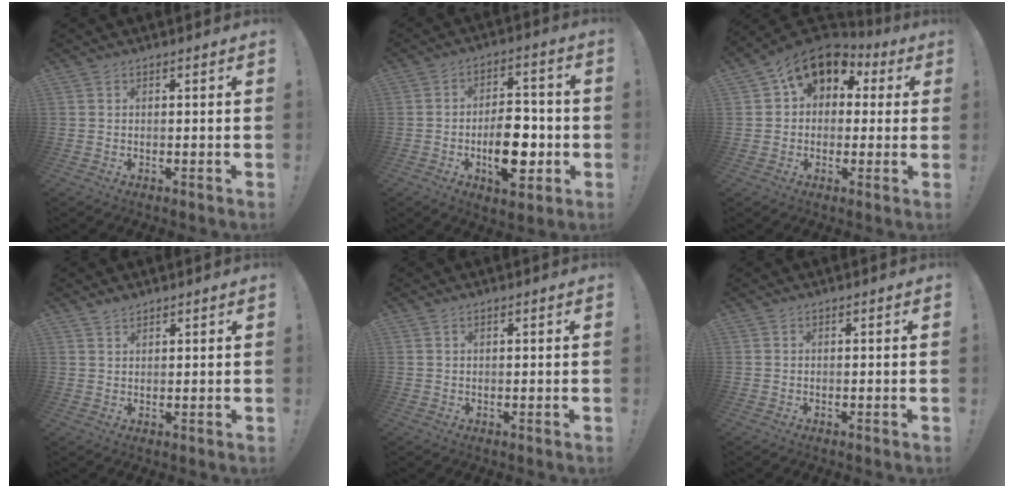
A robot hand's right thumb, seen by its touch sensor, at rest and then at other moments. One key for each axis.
{"total": 14.3, "fx": -3.8, "fy": 7.8, "fz": 11.4, "tx": -0.187, "ty": 0.020, "tz": -0.057}
{"total": 10.9, "fx": 5.9, "fy": 7.6, "fz": 5.2, "tx": -0.082, "ty": -0.035, "tz": 0.111}
{"total": 2.2, "fx": 1.9, "fy": 0.9, "fz": 0.2, "tx": 0.010, "ty": -0.020, "tz": 0.034}
{"total": 0.6, "fx": 0.5, "fy": 0.3, "fz": 0.3, "tx": -0.006, "ty": 0.000, "tz": 0.009}
{"total": 0.0}